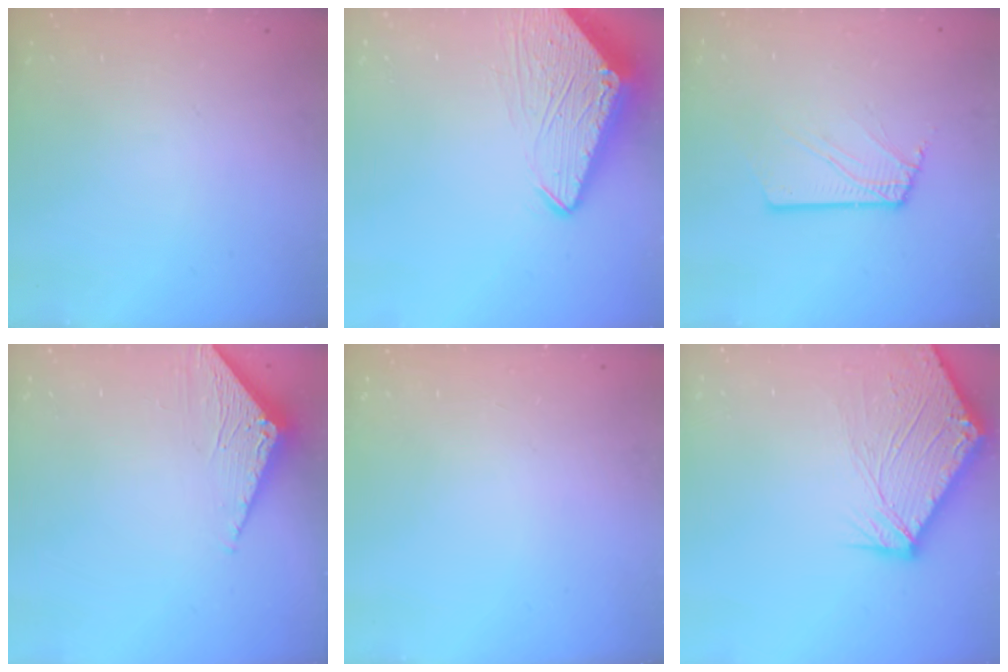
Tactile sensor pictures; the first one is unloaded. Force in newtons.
{"total": 7.1, "press": 7.0, "slide": 0.7}
{"total": 2.5, "press": 2.5, "slide": 0.3}
{"total": 3.1, "press": 3.1, "slide": 0.2}
{"total": 0.0}
{"total": 9.6, "press": 9.5, "slide": 1.2}